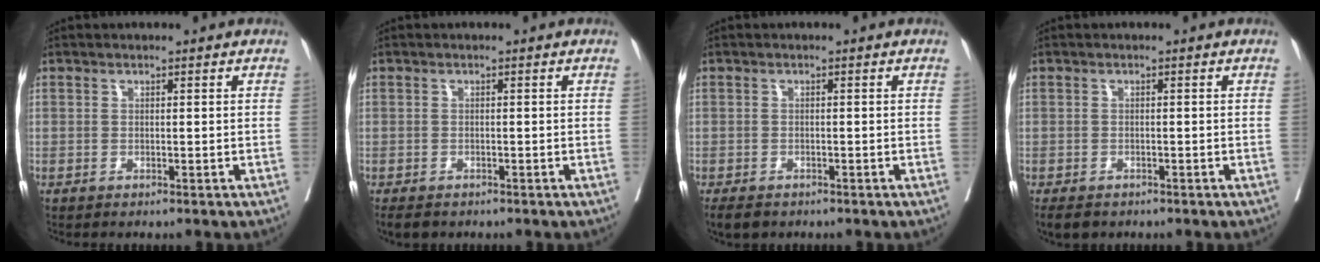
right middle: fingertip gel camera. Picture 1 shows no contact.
{"total": 2.7, "force": [-2.2, 1.2, 1.0], "torque": [-0.017, -0.005, -0.031]}
{"total": 3.2, "force": [-2.5, 1.6, 1.3], "torque": [-0.019, -0.005, -0.037]}
{"total": 3.5, "force": [-2.8, 1.8, 1.4], "torque": [-0.019, -0.006, -0.039]}